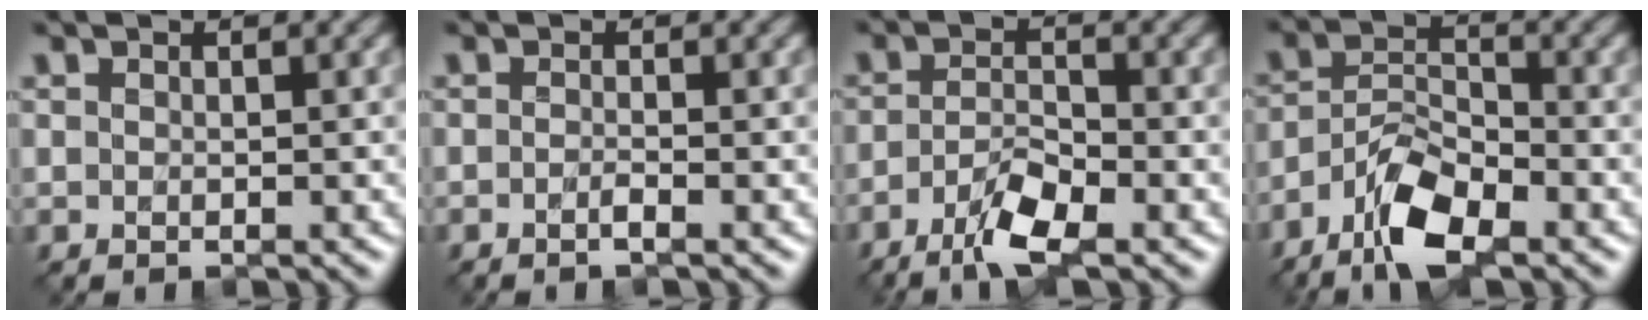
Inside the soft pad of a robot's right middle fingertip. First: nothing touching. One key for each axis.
{"total": 1.1, "fx": -0.6, "fy": 0.2, "fz": 0.9, "tx": -0.013, "ty": -0.003, "tz": -0.015}
{"total": 4.3, "fx": -2.7, "fy": 1.1, "fz": 3.2, "tx": -0.066, "ty": -0.005, "tz": -0.055}
{"total": 6.3, "fx": -4.1, "fy": 2.3, "fz": 4.2, "tx": -0.081, "ty": 0.002, "tz": -0.080}